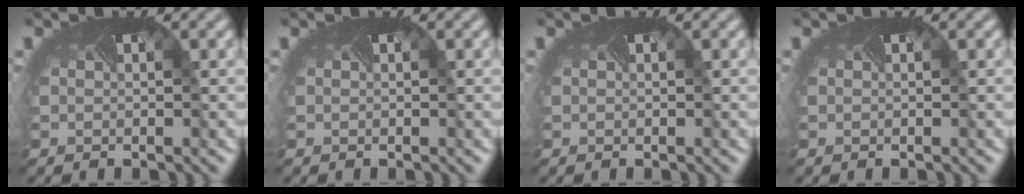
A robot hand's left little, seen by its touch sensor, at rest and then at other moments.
{"total": 0.0}
{"total": 0.0}
{"total": 0.0}